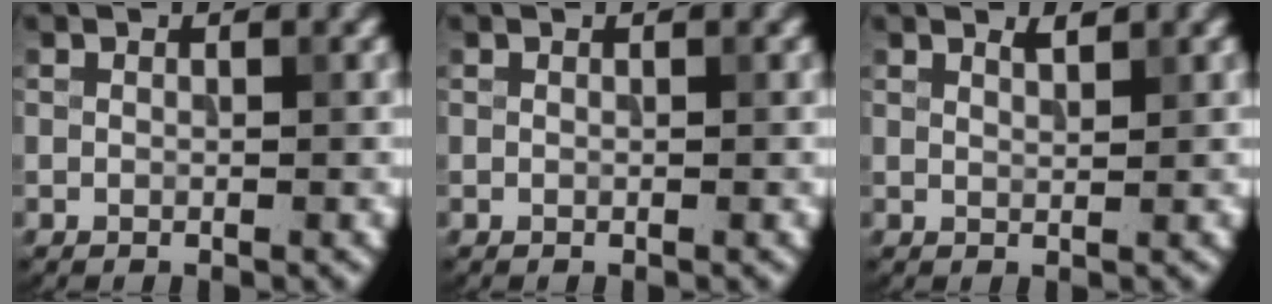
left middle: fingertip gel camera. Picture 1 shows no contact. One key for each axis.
{"total": 0.0}
{"total": 0.9, "fx": 0.9, "fy": 0.1, "fz": 0.4, "tx": -0.006, "ty": 0.000, "tz": 0.014}